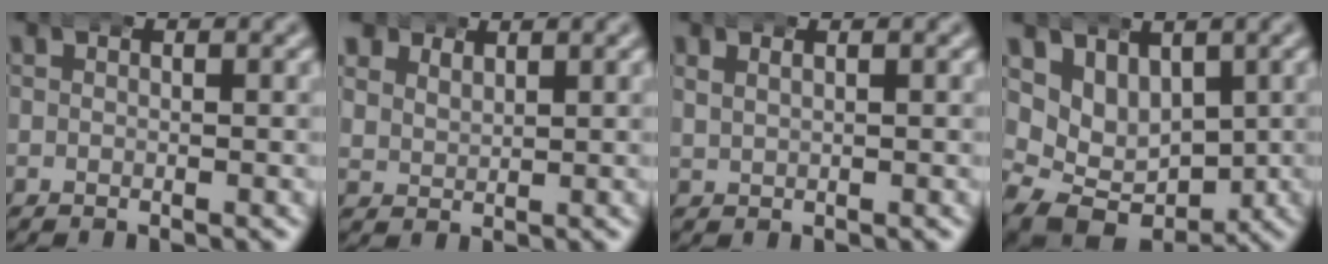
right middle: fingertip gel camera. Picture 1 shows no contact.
{"total": 2.4, "force": [1.8, 1.5, 0.3], "torque": [-0.014, -0.004, 0.037]}
{"total": 1.0, "force": [0.7, 0.6, 0.5], "torque": [-0.005, 0.005, 0.014]}
{"total": 8.7, "force": [0.1, 7.6, 4.2], "torque": [-0.088, -0.036, -0.004]}